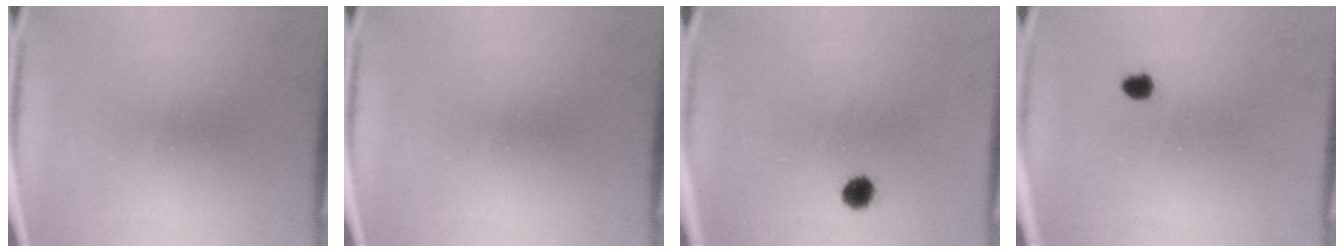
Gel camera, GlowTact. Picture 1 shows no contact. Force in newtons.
{"total": 0.0}
{"total": 2.4}
{"total": 1.7}